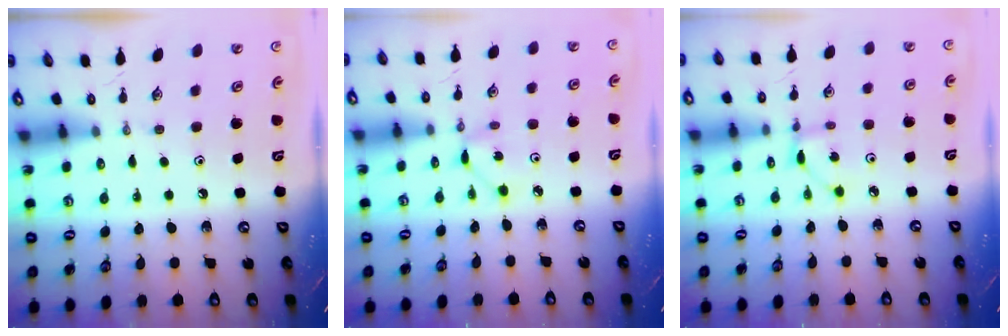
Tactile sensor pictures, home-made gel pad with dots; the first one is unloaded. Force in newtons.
{"total": 1.9, "press": 1.9, "slide": 0.2}
{"total": 1.9, "press": 1.9, "slide": 0.3}